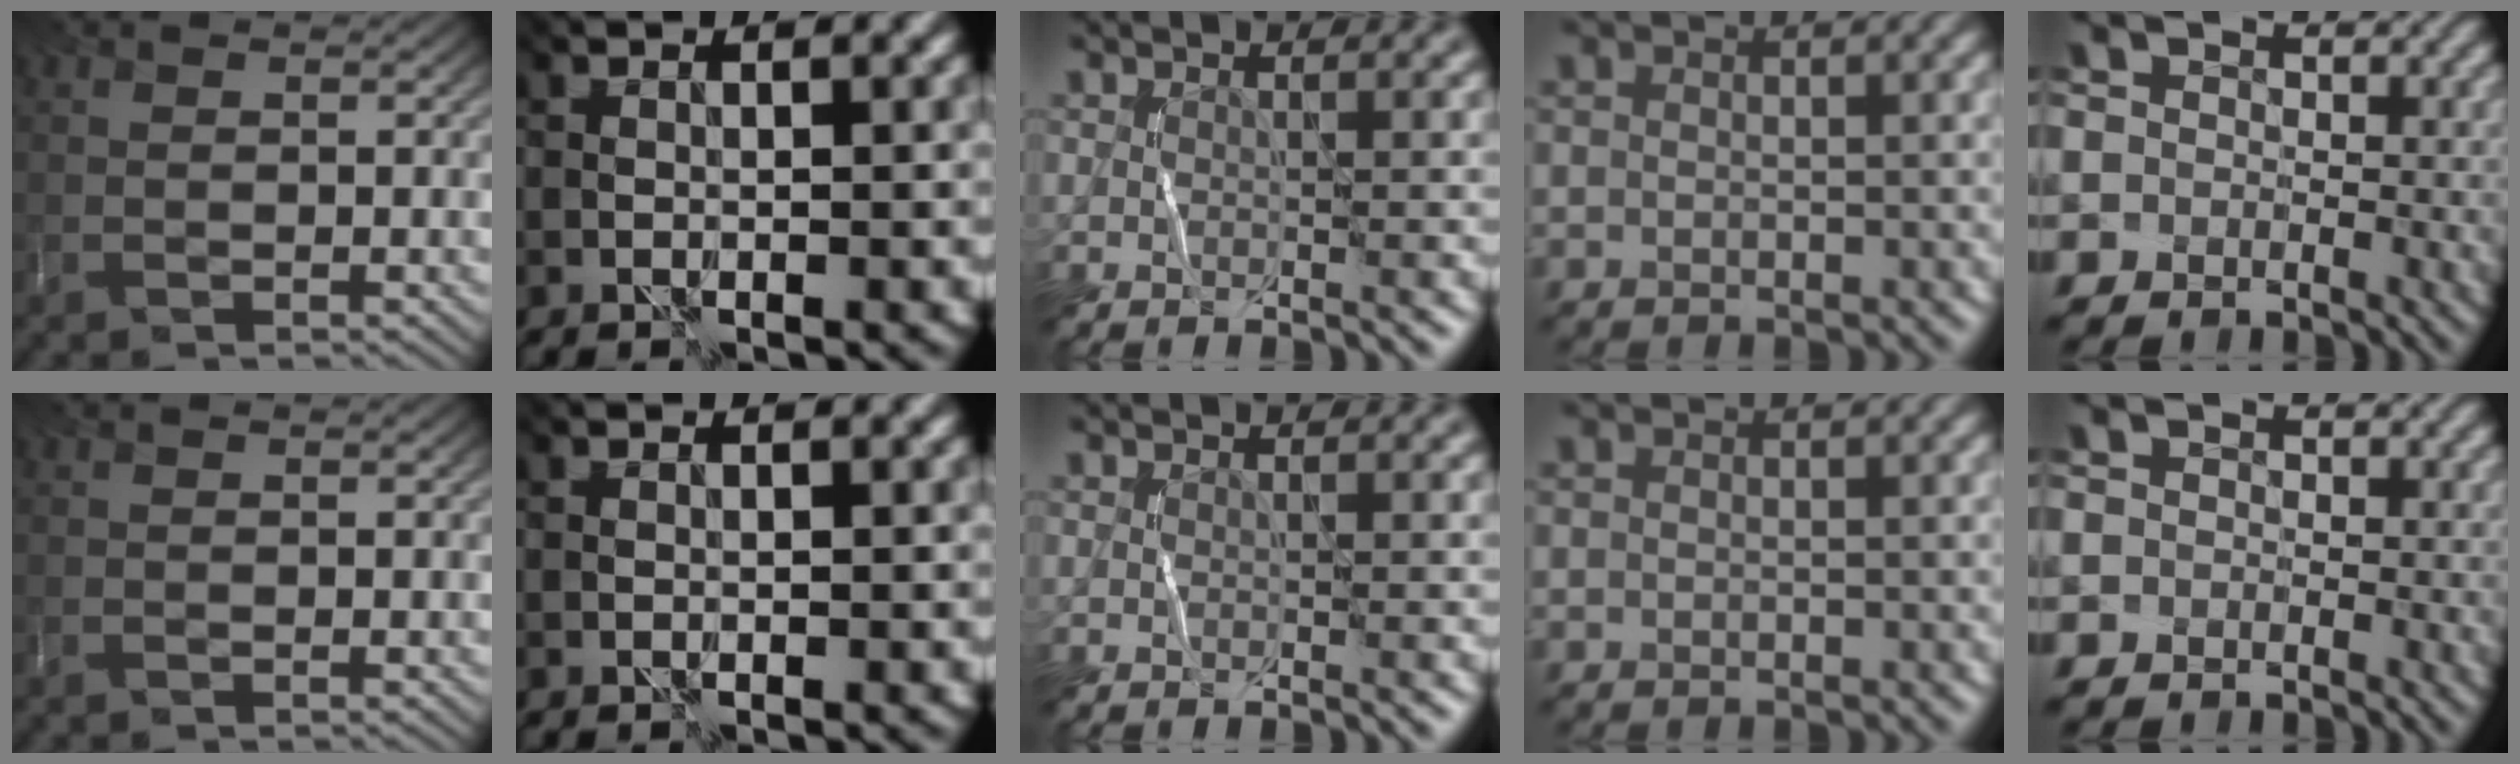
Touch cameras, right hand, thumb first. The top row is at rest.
{}